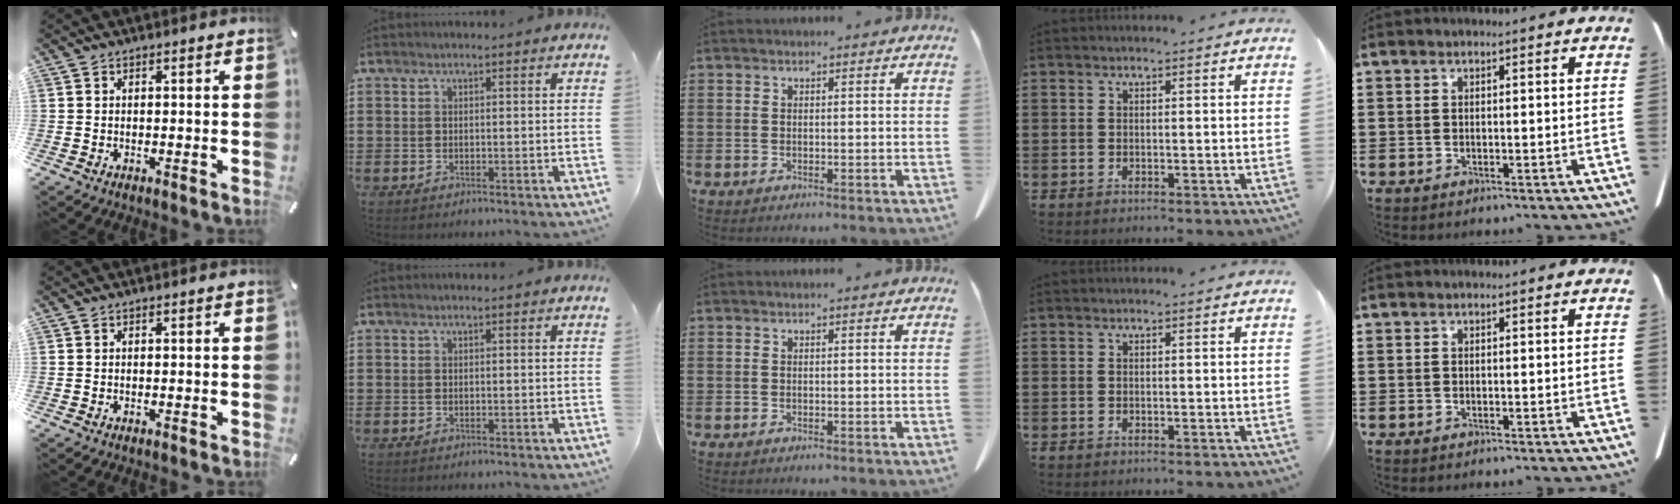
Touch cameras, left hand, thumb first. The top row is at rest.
{}